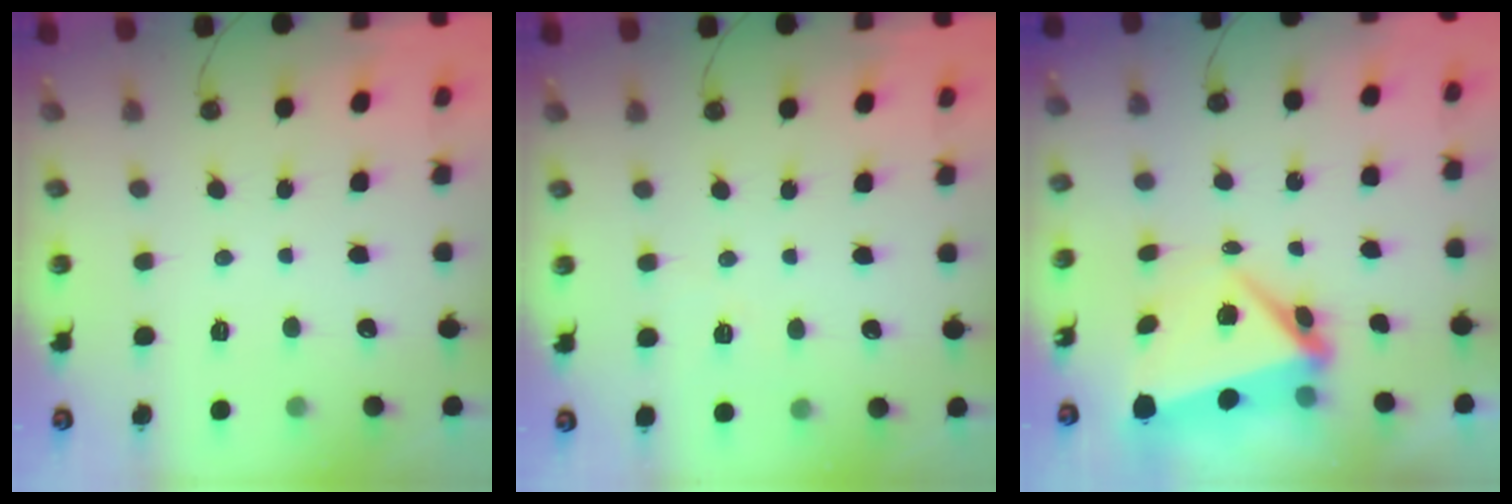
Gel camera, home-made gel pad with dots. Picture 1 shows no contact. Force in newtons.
{"total": 4.8, "press": 4.1, "slide": 2.4}
{"total": 6.6, "press": 6.3, "slide": 1.9}